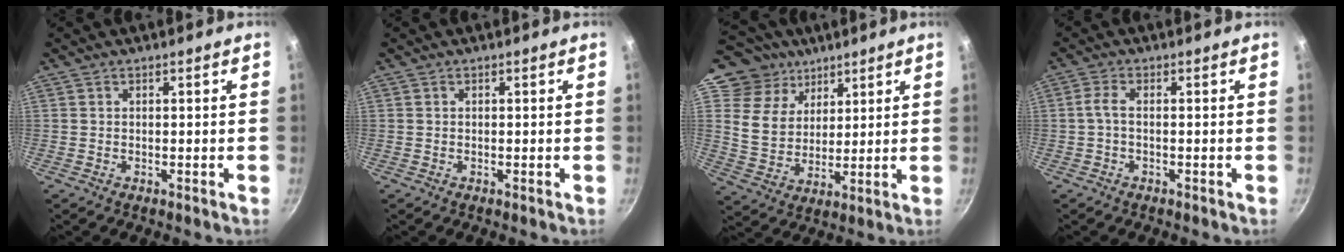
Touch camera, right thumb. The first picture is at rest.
{"total": 0.0}
{"total": 13.6, "force": [7.6, 10.1, 5.0], "torque": [-0.064, -0.025, 0.139]}
{"total": 0.8, "force": [-0.1, 0.5, 0.6], "torque": [-0.012, 0.004, -0.004]}